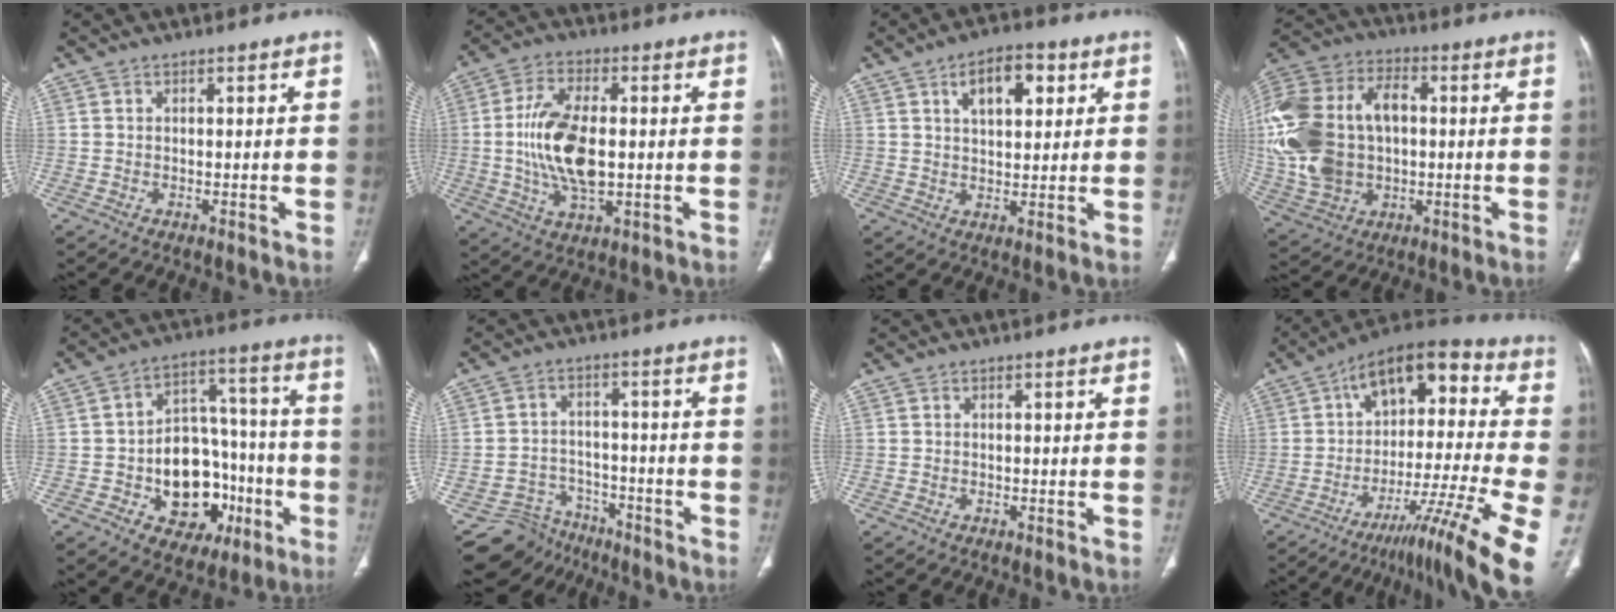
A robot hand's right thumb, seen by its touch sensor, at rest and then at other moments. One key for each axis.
{"total": 13.6, "fx": -0.2, "fy": 6.6, "fz": 11.9, "tx": -0.231, "ty": 0.001, "tz": -0.003}
{"total": 8.3, "fx": 3.4, "fy": 4.2, "fz": 6.3, "tx": -0.067, "ty": -0.002, "tz": 0.050}
{"total": 24.1, "fx": 0.7, "fy": 16.6, "fz": 17.5, "tx": -0.385, "ty": 0.020, "tz": 0.024}
{"total": 18.8, "fx": -5.5, "fy": 13.3, "fz": 12.2, "tx": -0.119, "ty": 0.051, "tz": -0.067}
{"total": 8.9, "fx": -7.2, "fy": 4.9, "fz": -1.5, "tx": 0.039, "ty": 0.076, "tz": -0.116}
{"total": 0.0}
{"total": 20.3, "fx": -5.8, "fy": 3.9, "fz": 19.1, "tx": -0.276, "ty": 0.073, "tz": -0.095}